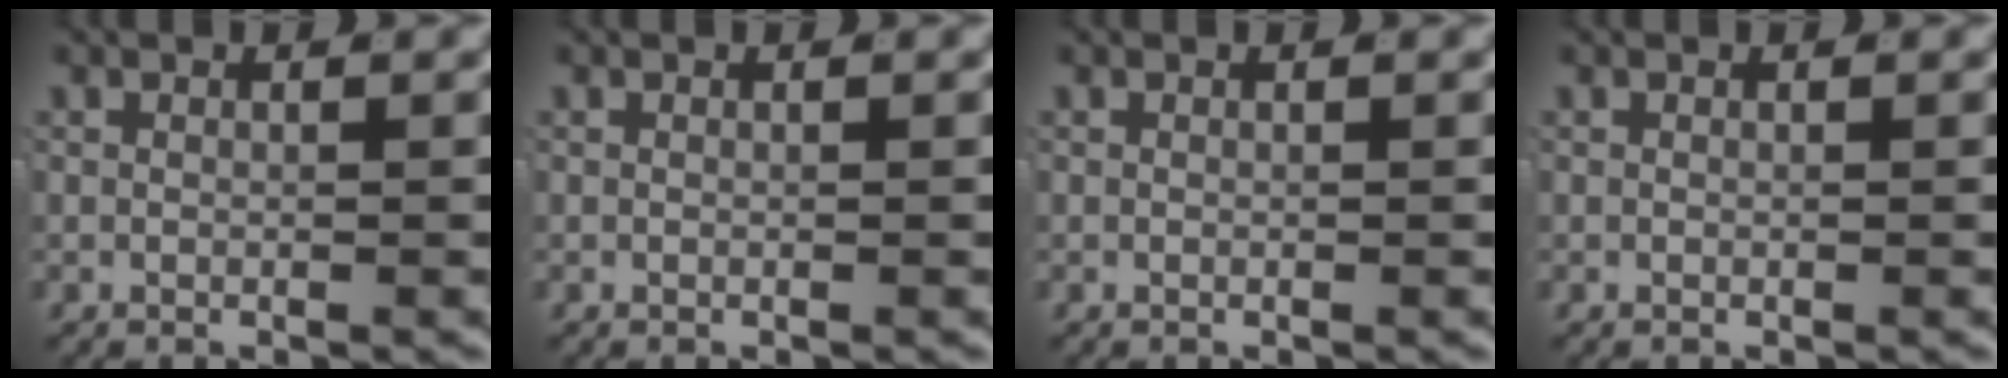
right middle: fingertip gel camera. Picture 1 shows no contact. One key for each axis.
{"total": 0.0}
{"total": 0.0}
{"total": 0.0}